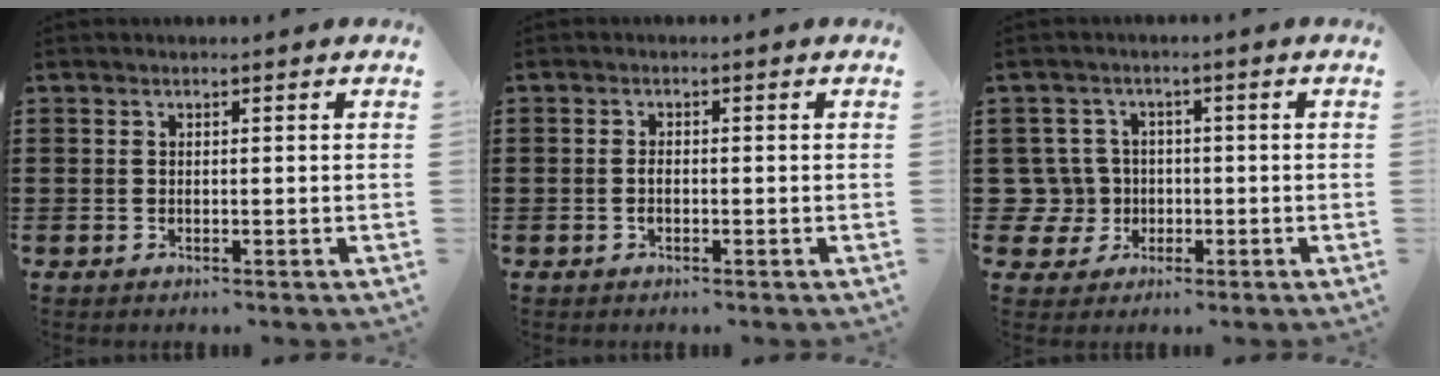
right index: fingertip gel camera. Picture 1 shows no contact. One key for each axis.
{"total": 1.3, "fx": -0.4, "fy": 0.5, "fz": 1.1, "tx": -0.023, "ty": -0.003, "tz": -0.006}
{"total": 5.7, "fx": -0.5, "fy": 5.5, "fz": 1.6, "tx": -0.073, "ty": 0.010, "tz": -0.015}